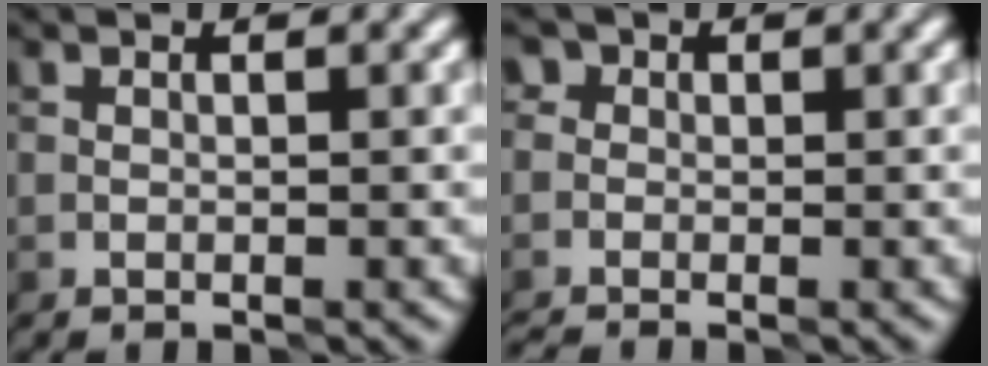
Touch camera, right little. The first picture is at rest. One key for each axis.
{"total": 2.0, "fx": -1.0, "fy": 1.6, "fz": 0.7, "tx": -0.005, "ty": 0.009, "tz": -0.029}